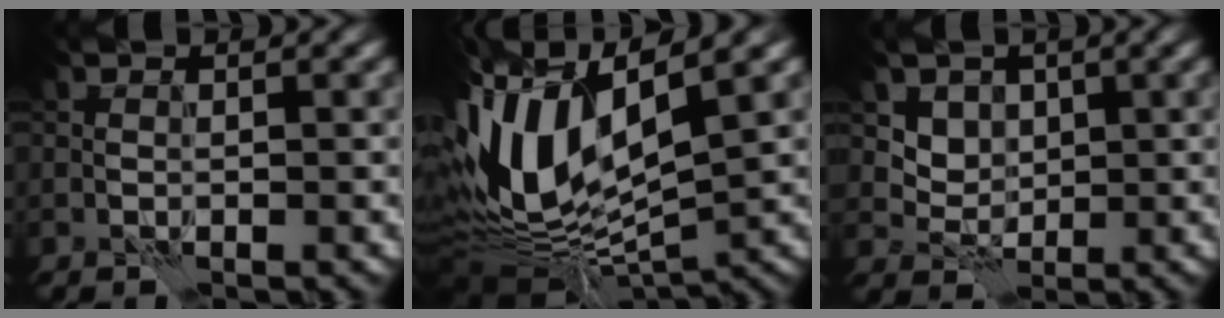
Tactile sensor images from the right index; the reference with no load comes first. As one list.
[{"total": 13.4, "force": [0.4, 6.2, 11.8], "torque": [-0.247, 0.001, 0.009]}, {"total": 3.2, "force": [1.6, 2.6, 0.9], "torque": [-0.027, -0.022, 0.051]}]